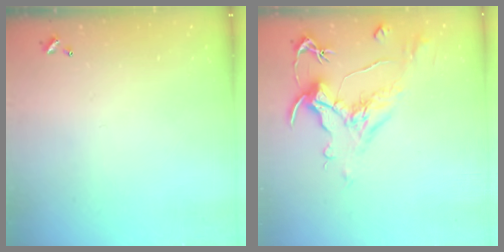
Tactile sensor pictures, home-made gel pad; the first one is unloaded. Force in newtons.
{"total": 1.6, "press": 0.7, "slide": 1.5}